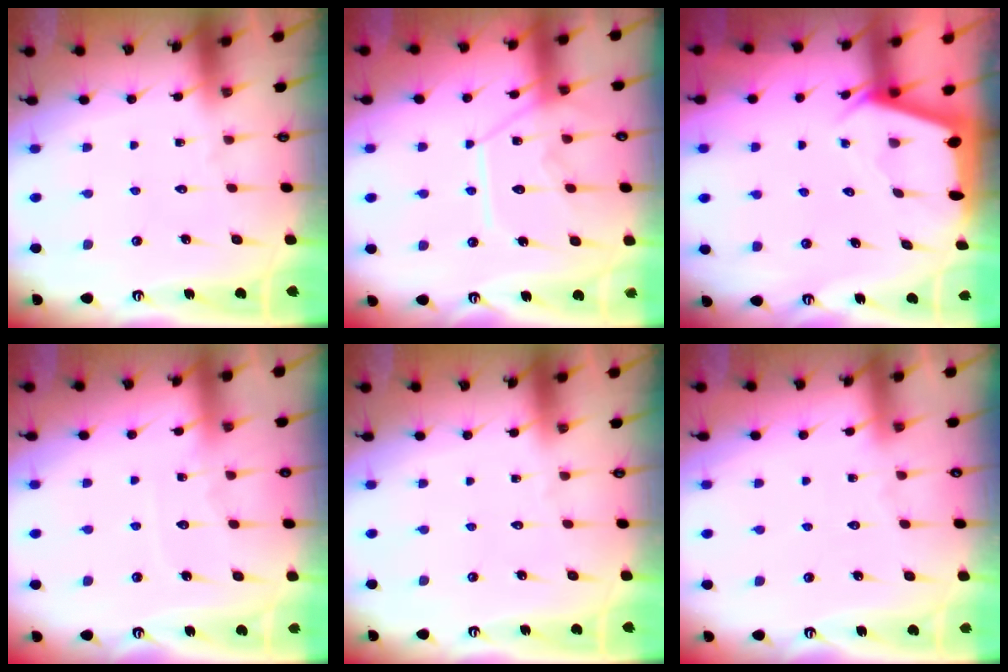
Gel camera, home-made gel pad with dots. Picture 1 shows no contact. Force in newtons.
{"total": 13.5, "press": 13.5, "slide": 1.3}
{"total": 2.4, "press": 2.3, "slide": 0.3}
{"total": 5.7, "press": 5.7, "slide": 0.8}
{"total": 0.0}
{"total": 3.6, "press": 3.5, "slide": 0.6}